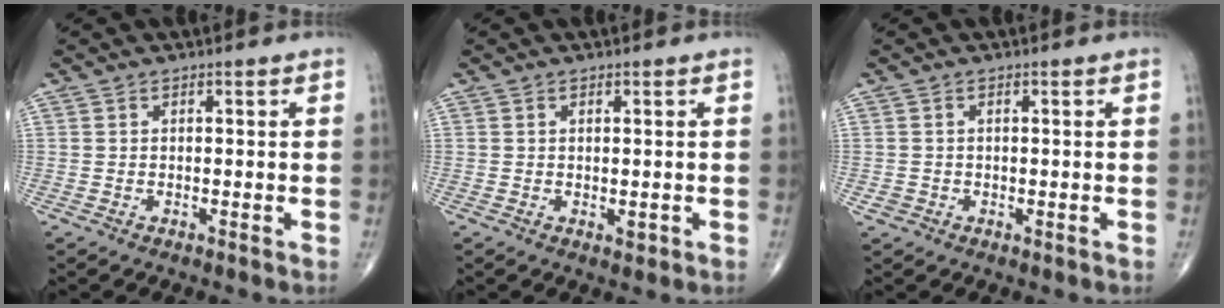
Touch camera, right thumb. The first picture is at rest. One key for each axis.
{"total": 1.5, "fx": -0.2, "fy": 0.8, "fz": 1.2, "tx": -0.009, "ty": -0.003, "tz": 0.000}
{"total": 1.2, "fx": -0.3, "fy": 1.2, "fz": 0.3, "tx": 0.002, "ty": 0.004, "tz": -0.002}